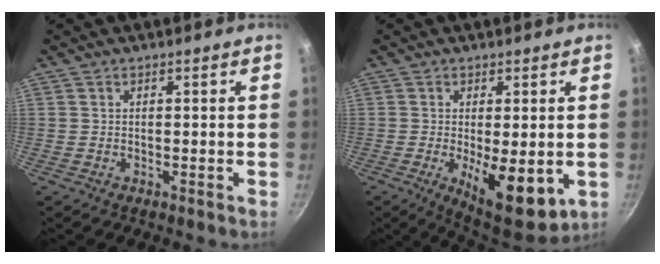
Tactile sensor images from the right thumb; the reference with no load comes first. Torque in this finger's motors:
{"motor_torque": [1.77, 1.86, 0.10, 0.00, 0.34]}